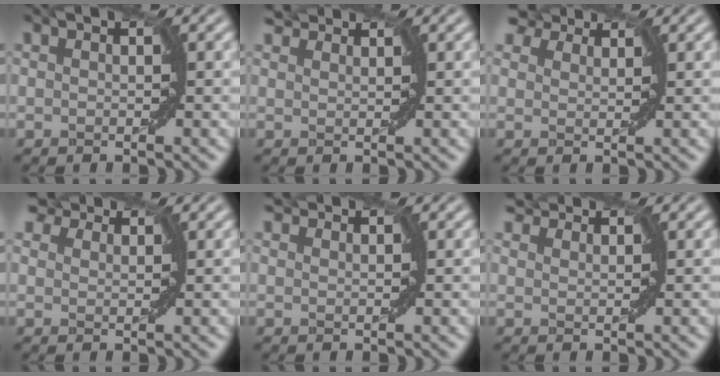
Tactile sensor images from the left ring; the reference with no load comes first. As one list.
[{"total": 2.4, "force": [2.3, 0.5, 0.5], "torque": [-0.011, 0.007, 0.035]}, {"total": 5.6, "force": [4.4, 2.6, 2.2], "torque": [-0.060, 0.011, 0.072]}, {"total": 4.7, "force": [3.8, 2.2, 1.8], "torque": [-0.049, 0.009, 0.060]}, {"total": 1.3, "force": [1.2, 0.3, 0.2], "torque": [-0.007, 0.001, 0.021]}, {"total": 2.8, "force": [2.6, 0.7, 0.7], "torque": [-0.013, 0.004, 0.041]}]